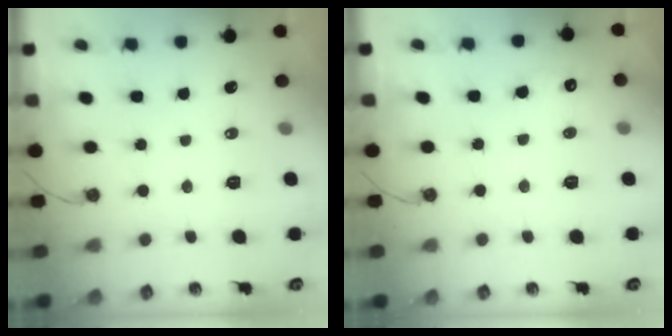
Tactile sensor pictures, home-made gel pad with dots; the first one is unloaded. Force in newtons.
{"total": 4.9, "press": 4.8, "slide": 1.2}